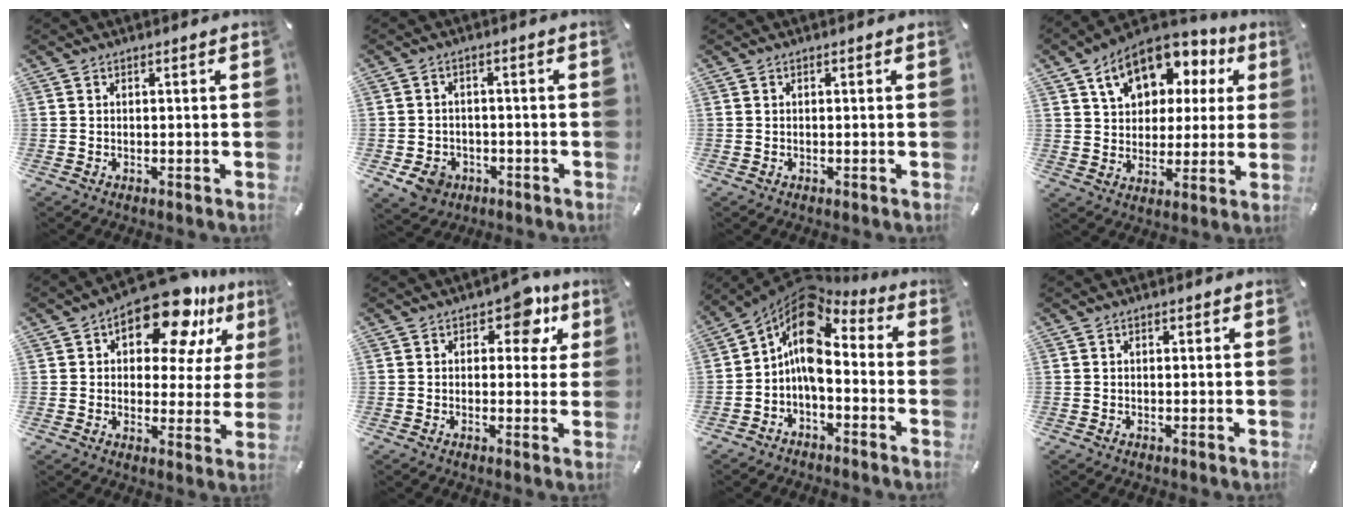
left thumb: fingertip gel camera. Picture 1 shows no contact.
{"total": 6.1, "force": [-2.8, 4.8, 2.4], "torque": [-0.047, 0.014, -0.054]}
{"total": 0.0}
{"total": 14.4, "force": [7.6, 9.9, 7.2], "torque": [-0.123, -0.034, 0.139]}
{"total": 16.5, "force": [10.6, 7.6, 10.1], "torque": [-0.149, -0.063, 0.177]}
{"total": 7.8, "force": [3.9, 4.8, 4.8], "torque": [-0.035, -0.021, 0.056]}
{"total": 11.4, "force": [0.6, 7.1, 8.9], "torque": [-0.177, -0.015, 0.003]}
{"total": 0.7, "force": [0.2, 0.6, 0.4], "torque": [-0.008, 0.005, 0.002]}